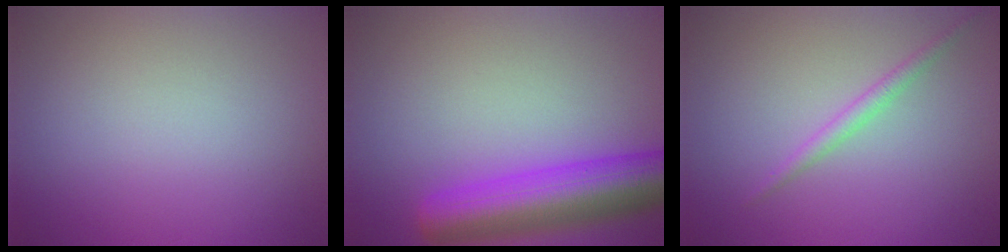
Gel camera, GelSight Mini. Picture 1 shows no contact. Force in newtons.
{"total": 7.7, "press": 7.7, "slide": 0.3}
{"total": 1.3, "press": 1.3, "slide": 0.1}